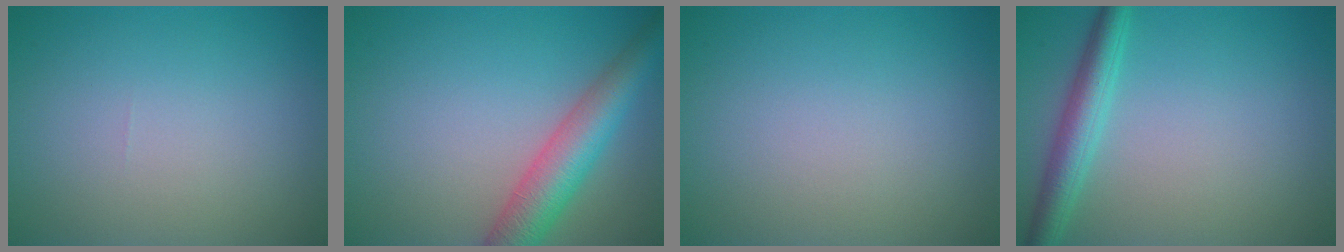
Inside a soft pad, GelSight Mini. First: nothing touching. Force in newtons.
{"total": 5.6, "press": 5.6, "slide": 0.2}
{"total": 0.0}
{"total": 3.5, "press": 3.5, "slide": 0.1}